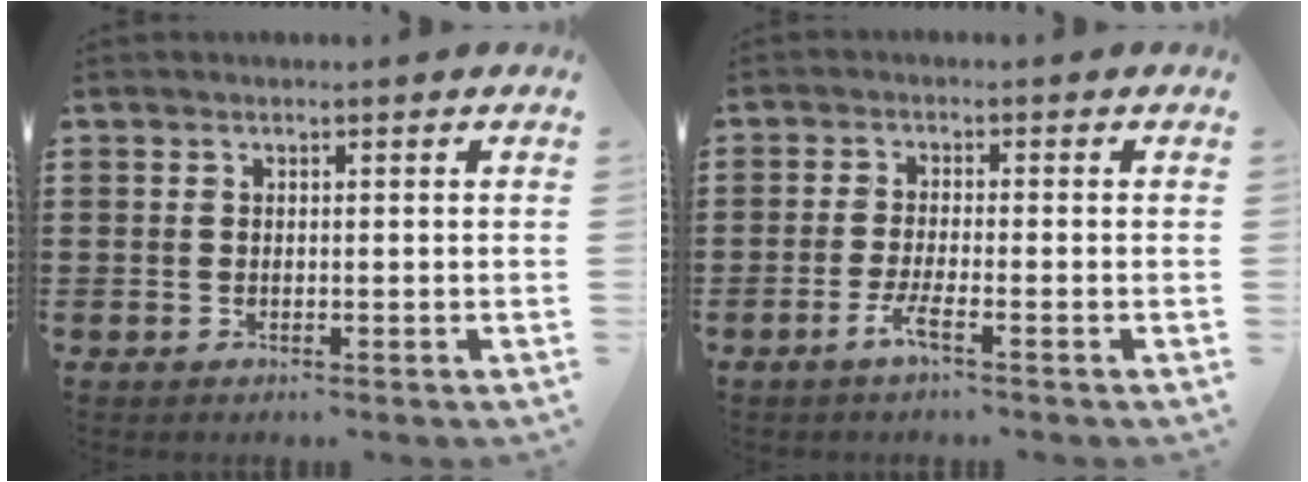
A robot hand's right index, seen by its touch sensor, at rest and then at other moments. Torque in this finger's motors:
{"motor_torque": [2.14, 0.00, 0.11, 0.07]}